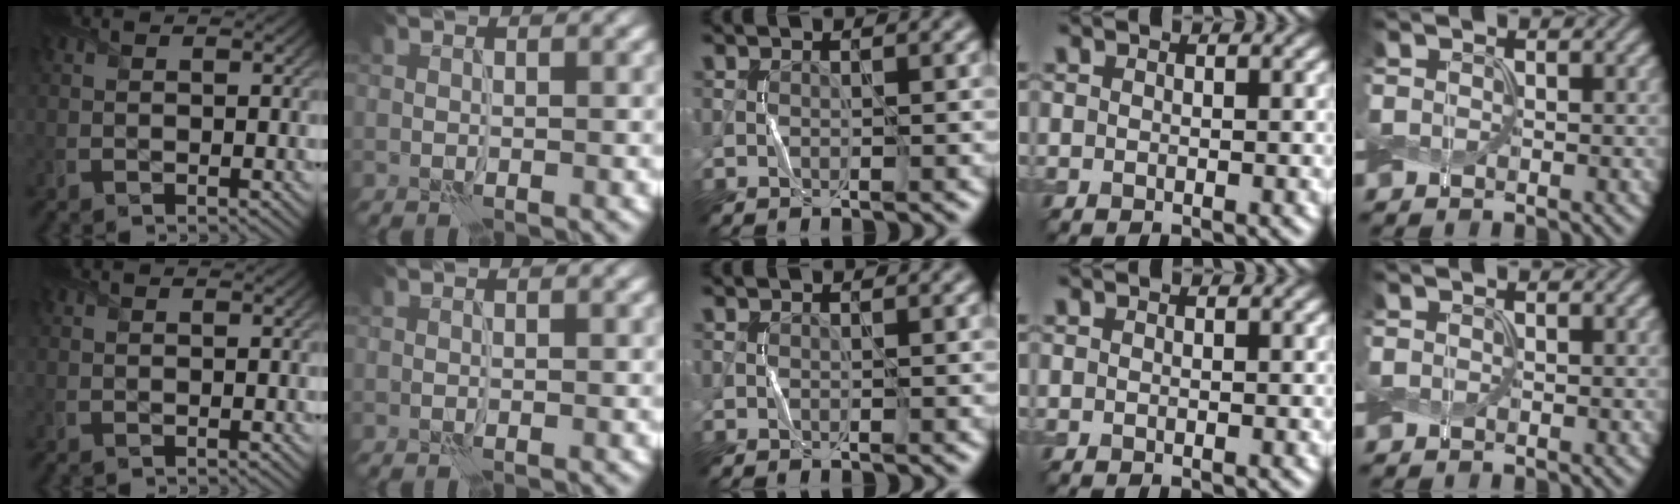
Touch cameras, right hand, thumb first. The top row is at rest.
{}